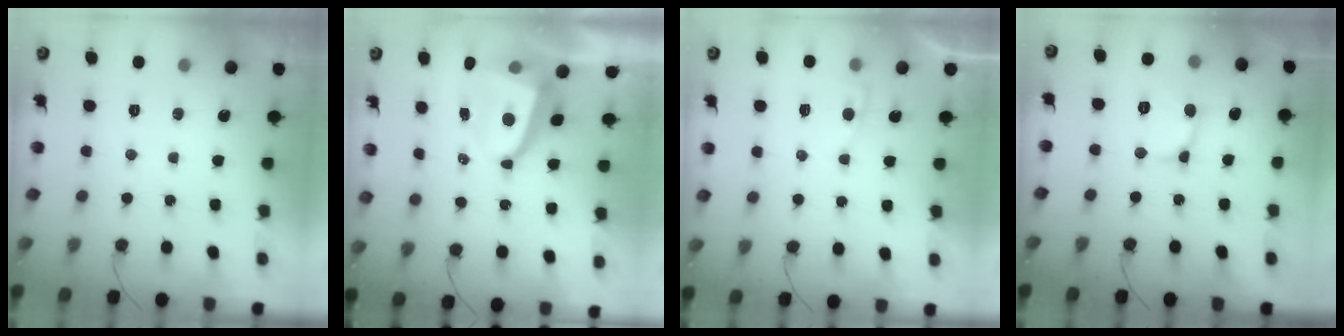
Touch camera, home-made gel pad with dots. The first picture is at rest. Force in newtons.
{"total": 5.8, "press": 5.8, "slide": 0.8}
{"total": 2.3, "press": 2.3, "slide": 0.2}
{"total": 4.0, "press": 3.9, "slide": 0.6}